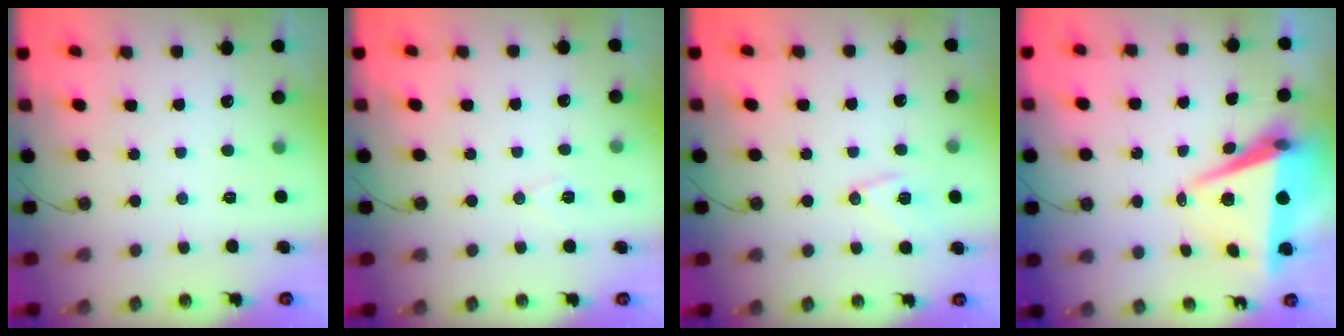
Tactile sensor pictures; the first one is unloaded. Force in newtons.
{"total": 5.6, "press": 3.5, "slide": 4.3}
{"total": 9.9, "press": 9.9, "slide": 1.0}
{"total": 8.3, "press": 7.2, "slide": 4.1}